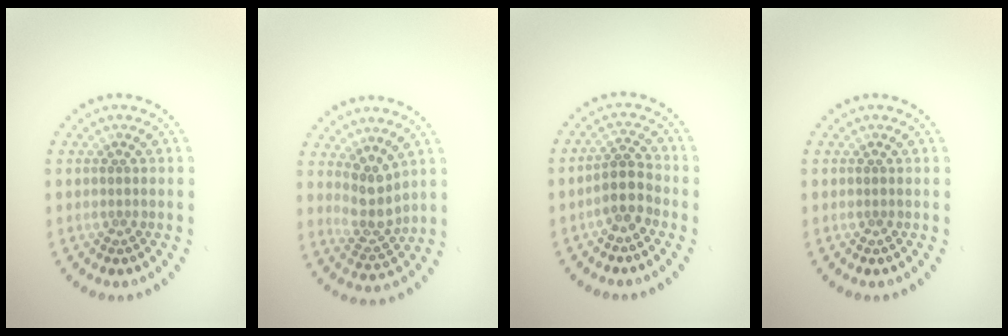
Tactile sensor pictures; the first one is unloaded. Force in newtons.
{"total": 2.9, "press": 2.3, "slide": 1.8}
{"total": 2.7, "press": 2.3, "slide": 1.4}
{"total": 0.0}